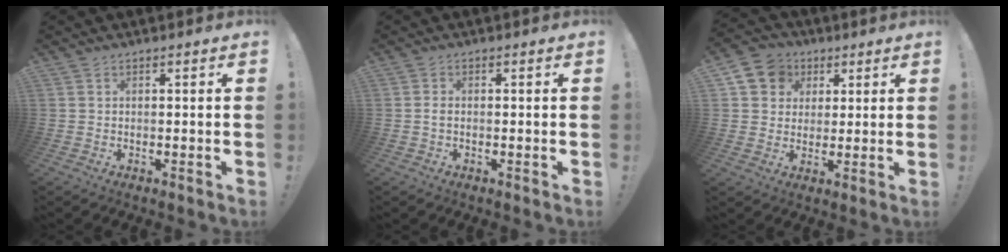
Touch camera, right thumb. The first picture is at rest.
{"total": 1.1, "force": [-0.3, 0.6, 0.9], "torque": [-0.017, 0.005, -0.005]}
{"total": 9.6, "force": [3.4, 8.5, 2.9], "torque": [-0.037, -0.009, 0.069]}